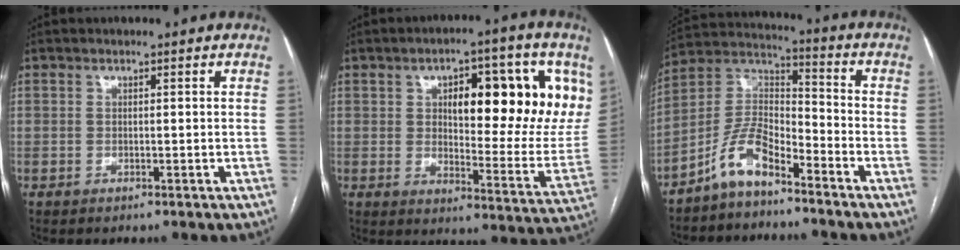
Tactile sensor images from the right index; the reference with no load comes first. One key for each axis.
{"total": 20.4, "fx": 6.7, "fy": 6.4, "fz": 18.2, "tx": -0.233, "ty": 0.014, "tz": 0.097}
{"total": 8.7, "fx": -6.3, "fy": 3.1, "fz": 5.2, "tx": -0.113, "ty": 0.025, "tz": -0.126}